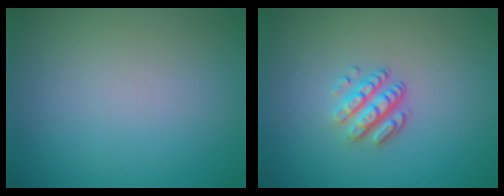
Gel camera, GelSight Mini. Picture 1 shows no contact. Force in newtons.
{"total": 3.3, "press": 2.4, "slide": 2.2}